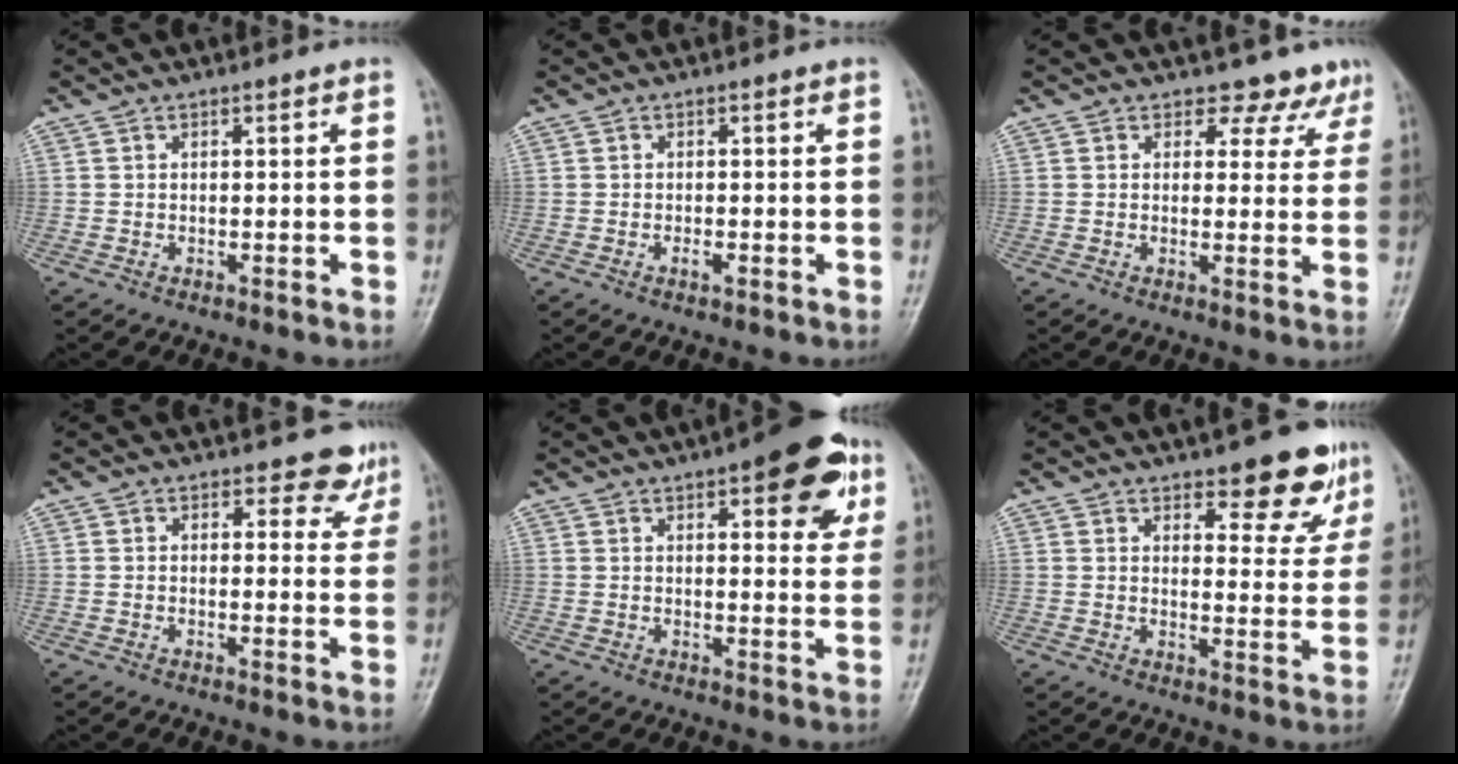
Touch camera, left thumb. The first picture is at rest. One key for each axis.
{"total": 1.1, "fx": -0.5, "fy": 0.4, "fz": 1.0, "tx": -0.017, "ty": 0.001, "tz": -0.008}
{"total": 6.1, "fx": 5.0, "fy": 3.4, "fz": 0.2, "tx": 0.036, "ty": -0.028, "tz": 0.039}
{"total": 5.0, "fx": 4.1, "fy": 2.6, "fz": 1.1, "tx": 0.019, "ty": -0.028, "tz": 0.036}
{"total": 12.6, "fx": 6.2, "fy": 4.7, "fz": 9.9, "tx": -0.086, "ty": -0.016, "tz": 0.071}
{"total": 10.3, "fx": 7.4, "fy": 4.0, "fz": 5.9, "tx": -0.034, "ty": -0.046, "tz": 0.094}